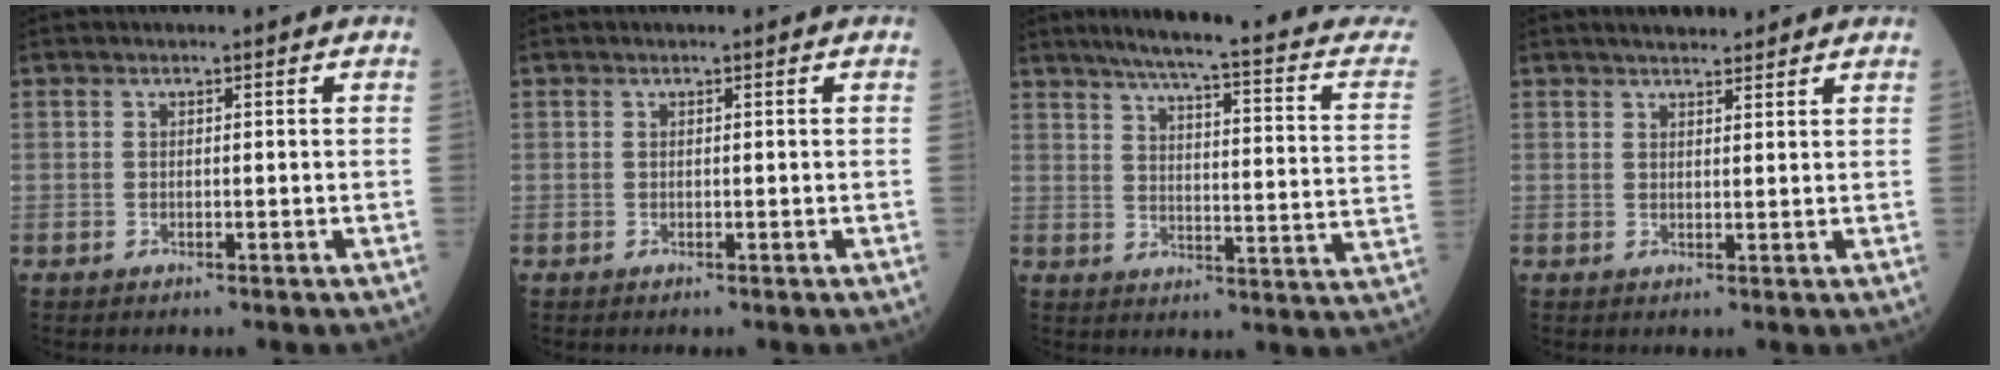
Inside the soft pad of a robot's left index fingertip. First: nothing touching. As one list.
[{"total": 0.0}, {"total": 20.4, "force": [16.5, 1.2, 11.9], "torque": [-0.169, -0.031, 0.188]}, {"total": 4.5, "force": [4.0, 1.0, 1.8], "torque": [-0.023, 0.020, 0.059]}]